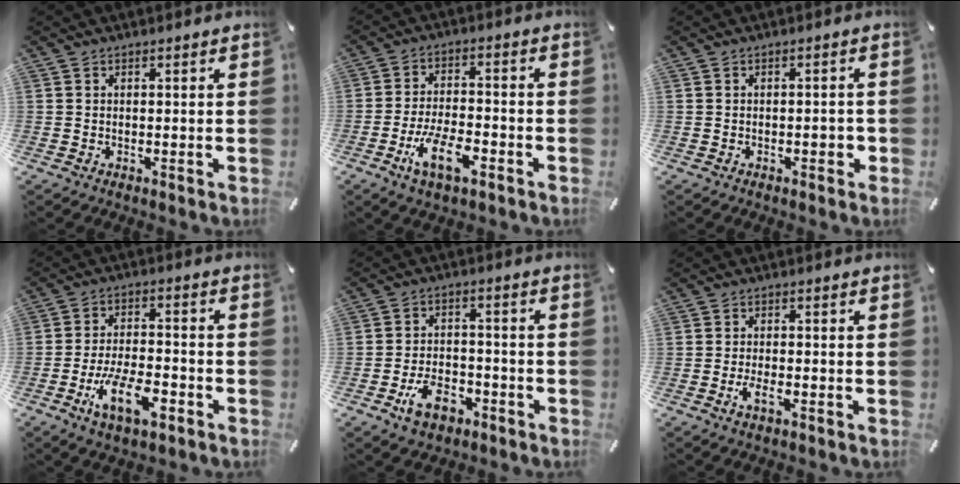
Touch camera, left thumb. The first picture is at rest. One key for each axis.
{"total": 9.8, "fx": -4.9, "fy": 4.2, "fz": 7.4, "tx": -0.150, "ty": 0.014, "tz": -0.089}
{"total": 1.9, "fx": -0.8, "fy": 1.0, "fz": 1.4, "tx": -0.025, "ty": 0.005, "tz": -0.015}
{"total": 11.2, "fx": -5.5, "fy": 4.9, "fz": 8.5, "tx": -0.166, "ty": 0.018, "tz": -0.098}
{"total": 8.8, "fx": -4.2, "fy": 5.7, "fz": 5.3, "tx": -0.088, "ty": 0.023, "tz": -0.074}
{"total": 3.1, "fx": -1.3, "fy": 1.2, "fz": 2.5, "tx": -0.055, "ty": 0.000, "tz": -0.027}